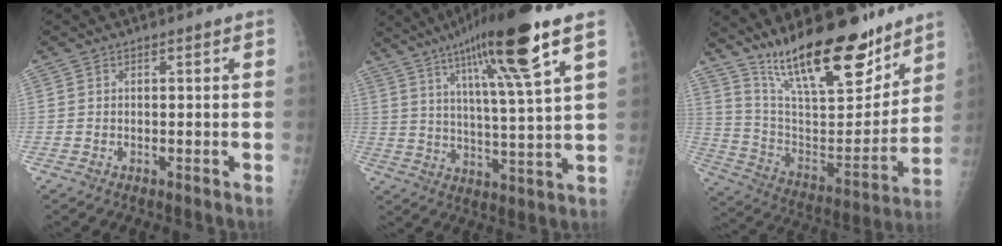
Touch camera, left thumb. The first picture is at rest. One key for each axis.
{"total": 19.0, "fx": 10.9, "fy": 0.9, "fz": 15.6, "tx": -0.250, "ty": -0.037, "tz": 0.177}
{"total": 25.0, "fx": 18.2, "fy": 8.0, "fz": 15.2, "tx": -0.208, "ty": -0.091, "tz": 0.310}